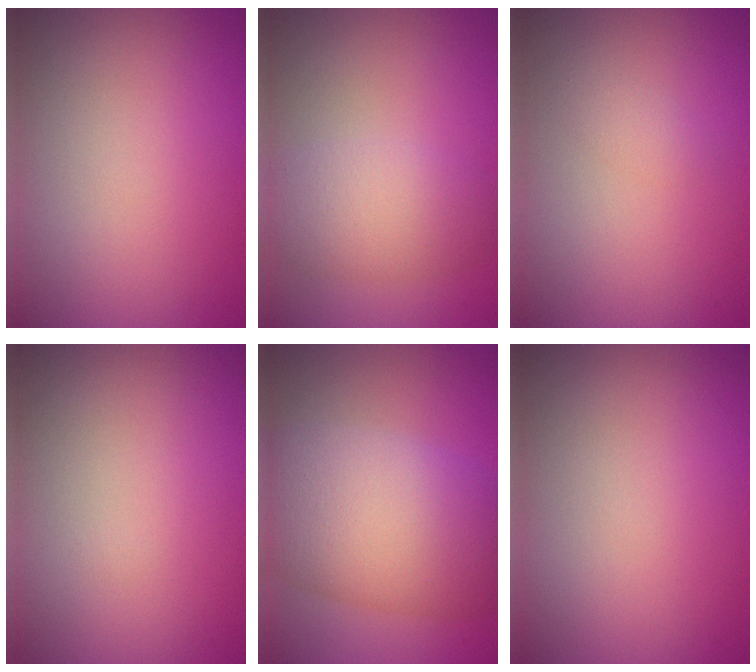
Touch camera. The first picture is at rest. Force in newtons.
{"total": 4.5, "press": 4.5, "slide": 0.2}
{"total": 0.9, "press": 0.9, "slide": 0.0}
{"total": 0.0}
{"total": 11.5, "press": 11.5, "slide": 0.4}
{"total": 0.0}